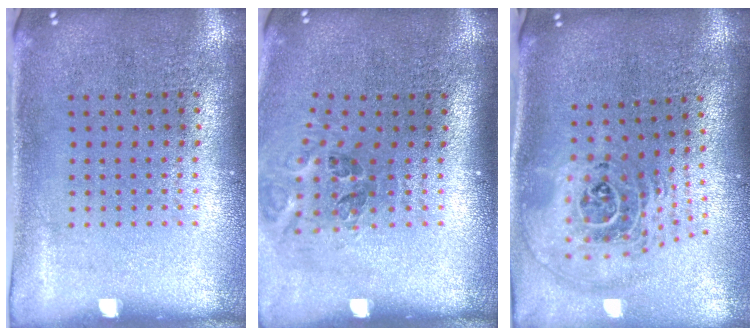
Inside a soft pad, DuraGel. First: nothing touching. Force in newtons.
{"total": 1.2, "press": 0.9, "slide": 0.7}
{"total": 2.6, "press": 1.9, "slide": 1.8}